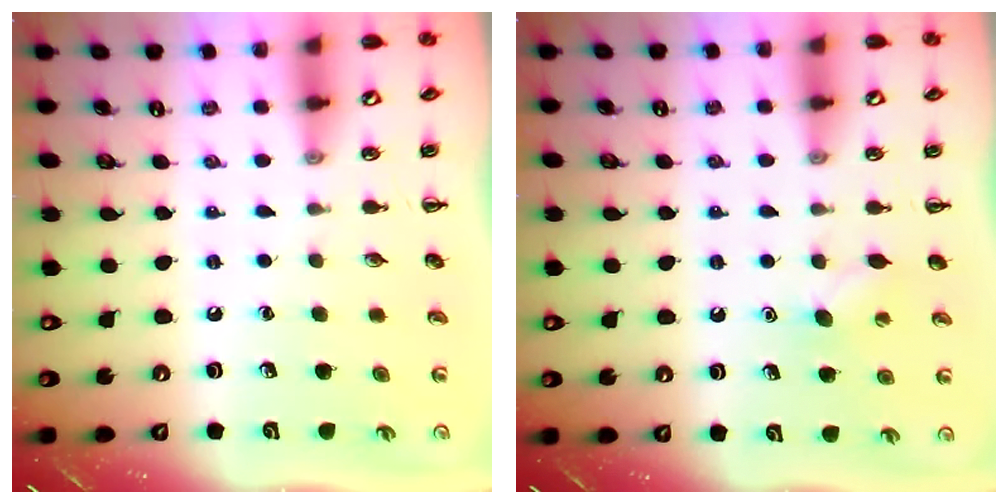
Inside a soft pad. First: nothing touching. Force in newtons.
{"total": 4.8, "press": 4.6, "slide": 1.3}